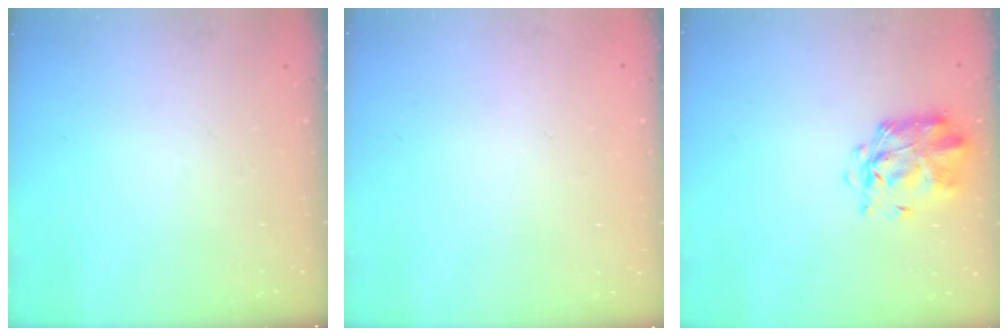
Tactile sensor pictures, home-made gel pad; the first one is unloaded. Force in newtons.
{"total": 1.8, "press": 1.8, "slide": 0.2}
{"total": 3.1, "press": 3.0, "slide": 0.8}